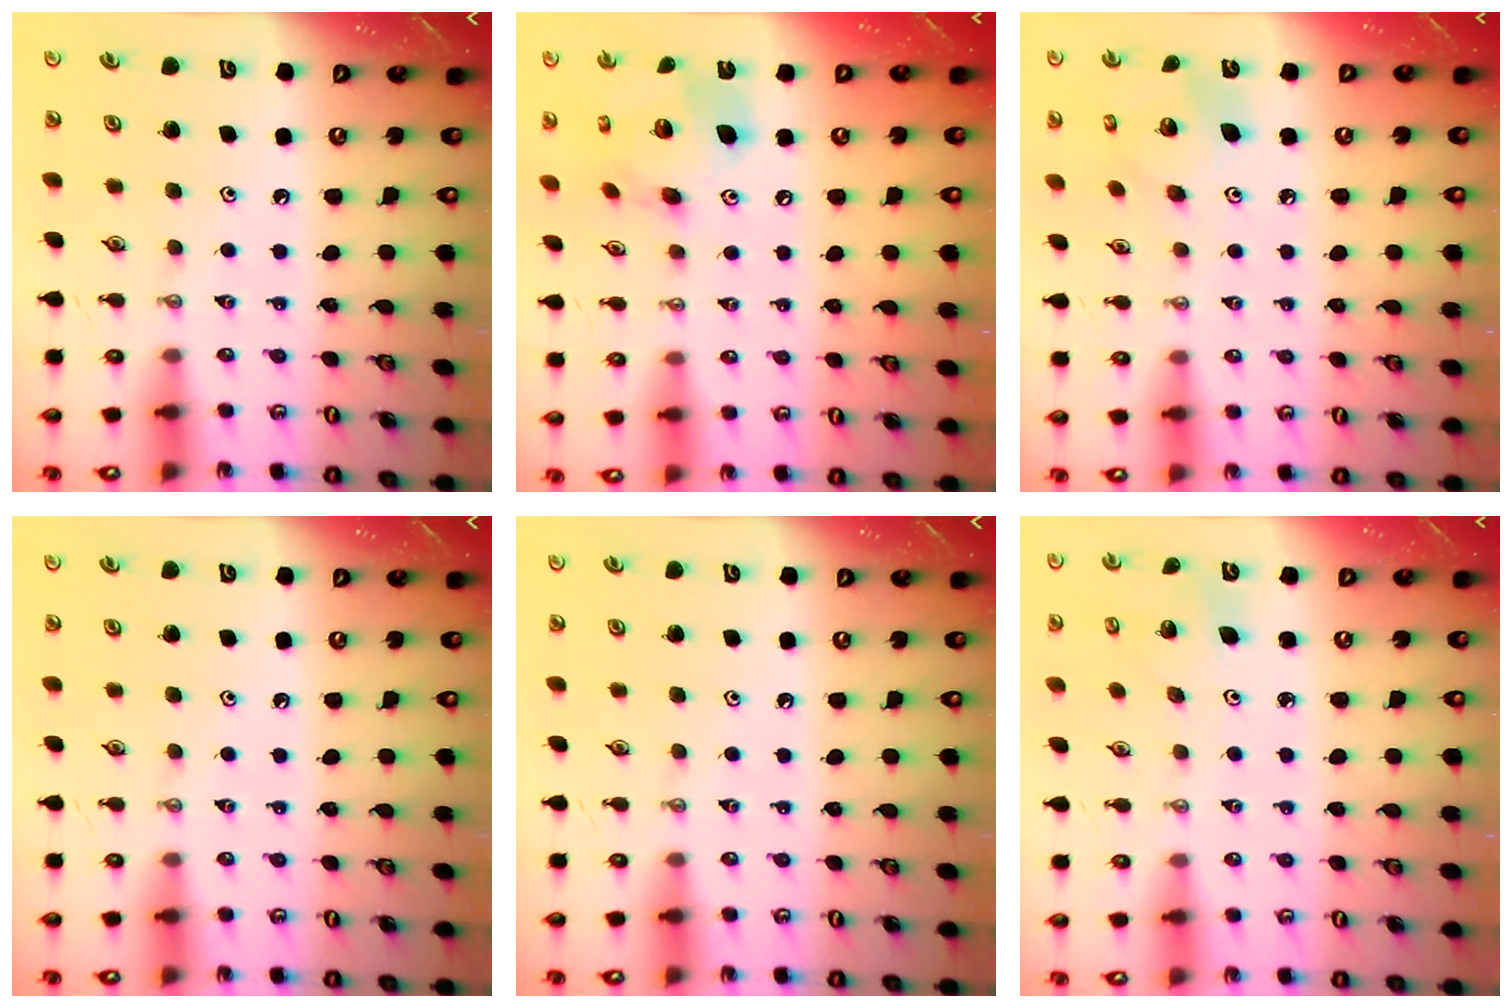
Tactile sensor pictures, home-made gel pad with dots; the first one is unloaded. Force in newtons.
{"total": 15.1, "press": 15.0, "slide": 1.3}
{"total": 7.8, "press": 7.8, "slide": 0.1}
{"total": 0.0}
{"total": 0.0}
{"total": 2.7, "press": 2.7, "slide": 0.2}